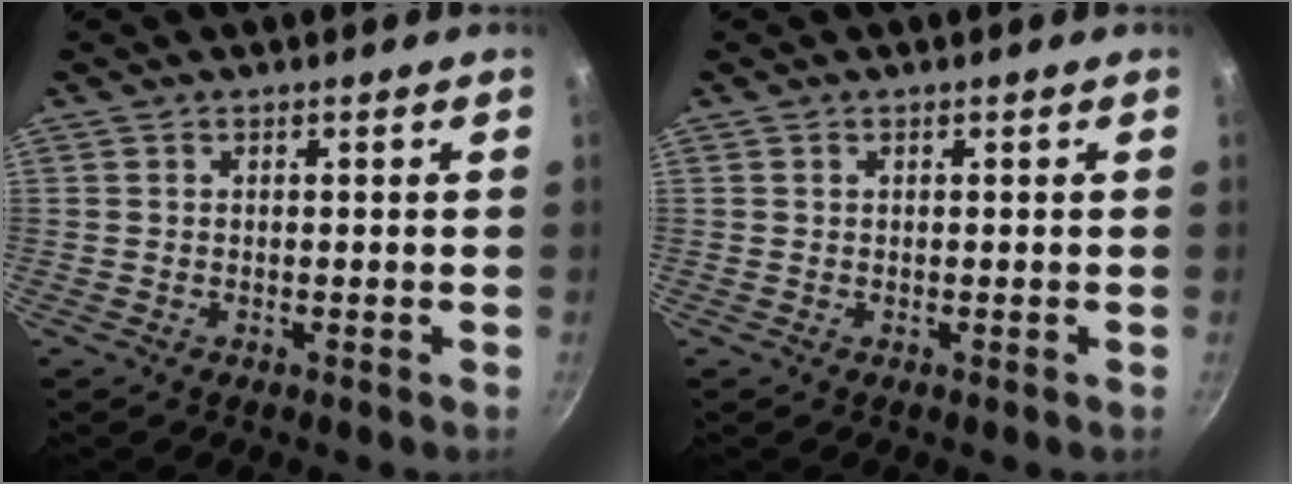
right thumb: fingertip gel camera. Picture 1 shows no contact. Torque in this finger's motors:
{"motor_torque": [-0.08, -0.22, -0.27, -0.14, 0.04]}